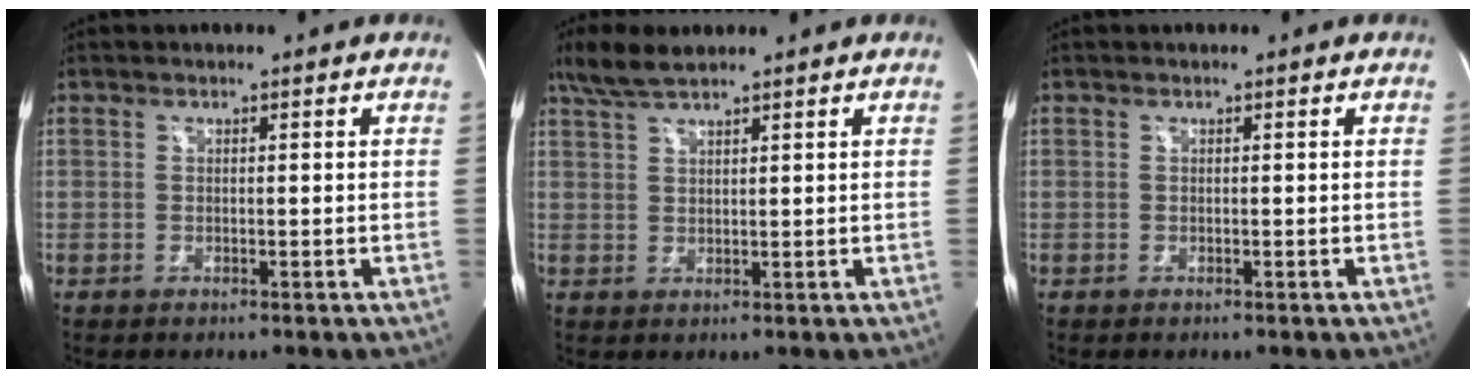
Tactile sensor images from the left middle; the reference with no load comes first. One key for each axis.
{"total": 4.8, "fx": 3.9, "fy": 0.7, "fz": 2.7, "tx": -0.065, "ty": 0.017, "tz": 0.080}
{"total": 0.0}